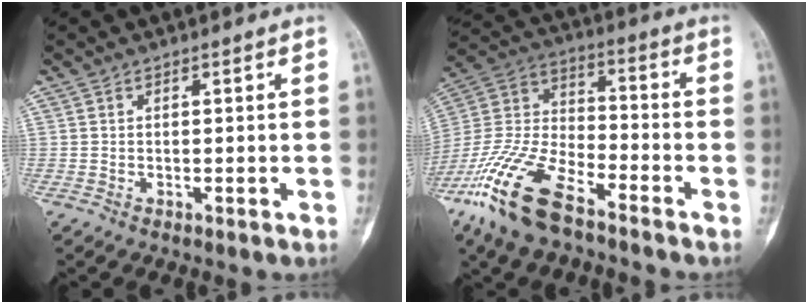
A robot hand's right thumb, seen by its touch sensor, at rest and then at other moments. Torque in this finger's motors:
{"motor_torque": [0.31, 0.42, 1.43, -1.34, 0.13]}